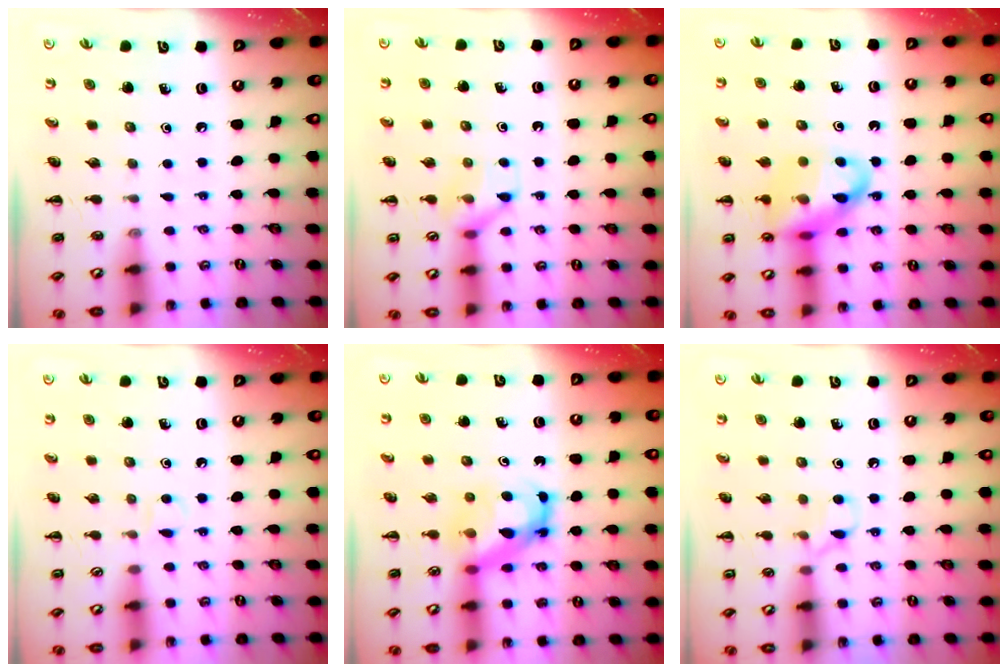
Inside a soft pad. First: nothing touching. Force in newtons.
{"total": 8.4, "press": 8.4, "slide": 0.3}
{"total": 15.6, "press": 15.3, "slide": 3.1}
{"total": 2.9, "press": 2.7, "slide": 0.9}
{"total": 6.0, "press": 5.9, "slide": 0.5}
{"total": 5.5, "press": 5.4, "slide": 1.3}